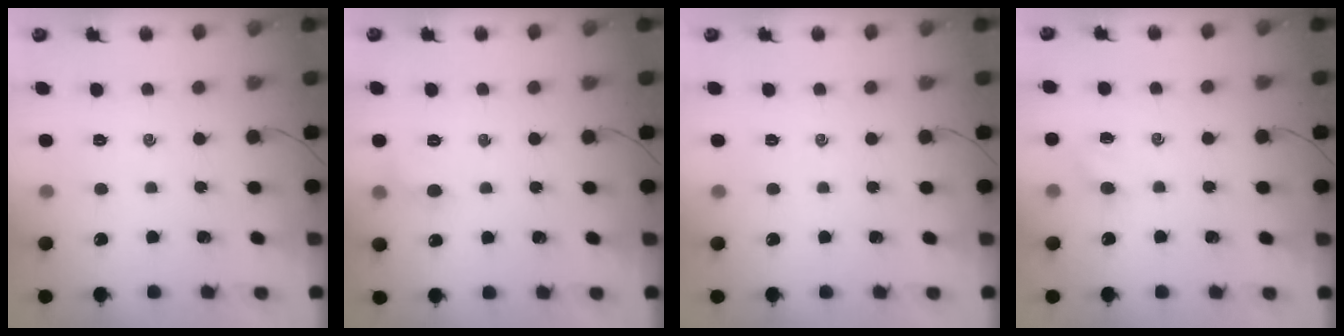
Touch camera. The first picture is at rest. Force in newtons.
{"total": 4.7, "press": 4.5, "slide": 1.3}
{"total": 0.0}
{"total": 3.5, "press": 3.3, "slide": 1.1}